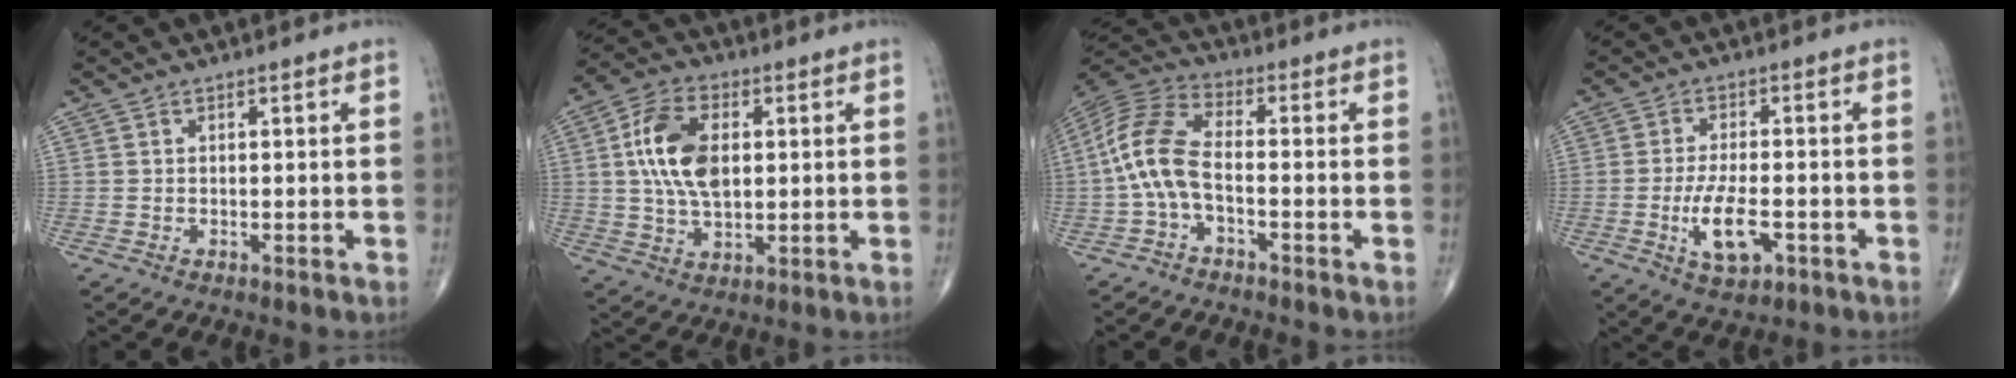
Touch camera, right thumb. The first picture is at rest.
{"total": 12.7, "force": [1.8, 7.4, 10.1], "torque": [-0.184, 0.006, 0.032]}
{"total": 10.3, "force": [-1.9, 5.1, 8.7], "torque": [-0.189, 0.036, -0.047]}
{"total": 7.9, "force": [-2.5, 3.4, 6.6], "torque": [-0.117, 0.004, -0.039]}